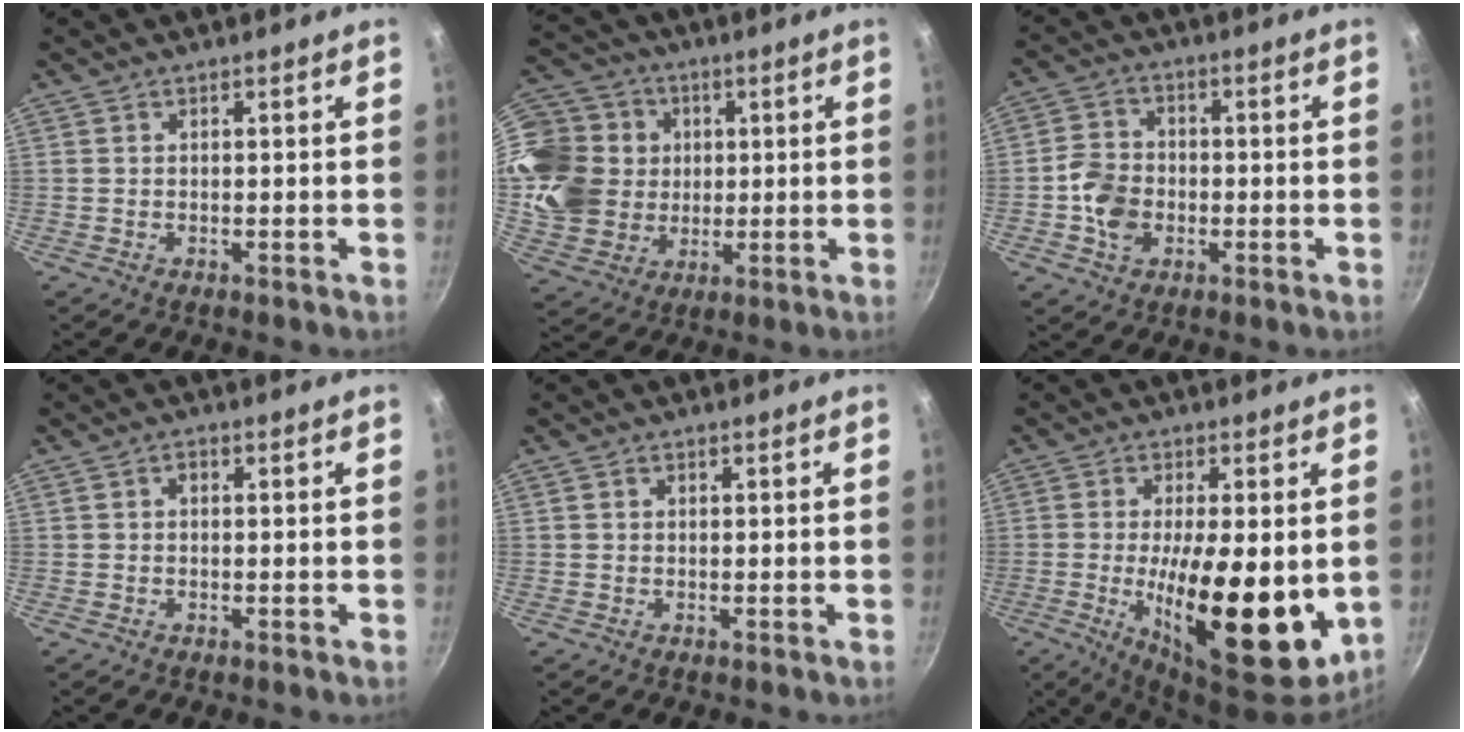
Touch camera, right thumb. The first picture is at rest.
{"total": 20.0, "force": [3.1, 17.3, 9.6], "torque": [-0.188, 0.012, 0.069]}
{"total": 7.5, "force": [-1.7, 5.9, 4.3], "torque": [-0.068, 0.018, -0.041]}
{"total": 1.3, "force": [0.1, 1.0, 0.8], "torque": [-0.014, 0.006, 0.000]}
{"total": 0.8, "force": [0.2, 0.7, 0.3], "torque": [-0.004, 0.005, 0.003]}
{"total": 19.2, "force": [-2.1, 6.9, 17.8], "torque": [-0.266, -0.013, -0.028]}